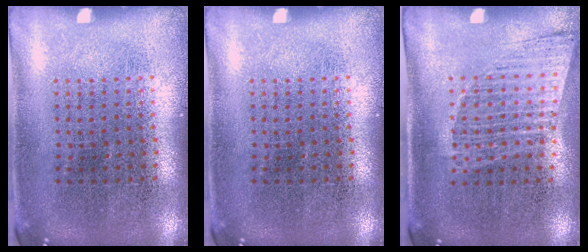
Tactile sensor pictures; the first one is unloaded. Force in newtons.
{"total": 0.0}
{"total": 1.2, "press": 1.1, "slide": 0.6}